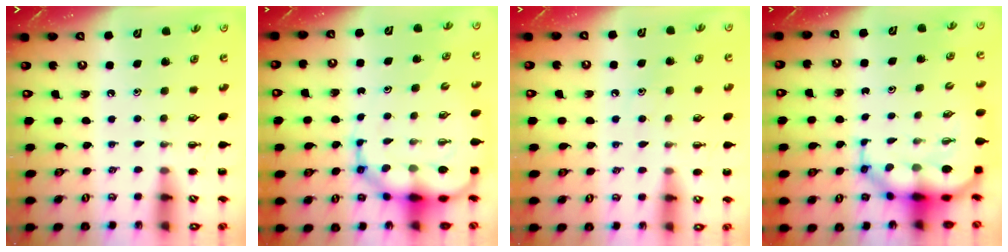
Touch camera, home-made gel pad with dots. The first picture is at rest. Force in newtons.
{"total": 12.5, "press": 12.0, "slide": 3.5}
{"total": 8.3, "press": 8.2, "slide": 1.4}
{"total": 9.0, "press": 8.6, "slide": 2.4}